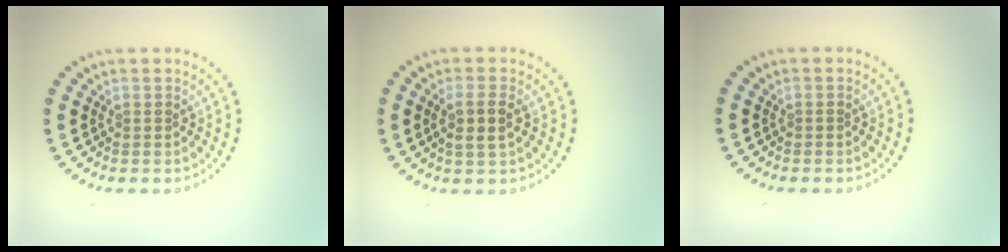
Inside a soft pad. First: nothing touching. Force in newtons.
{"total": 2.5, "press": 2.2, "slide": 1.0}
{"total": 0.0}